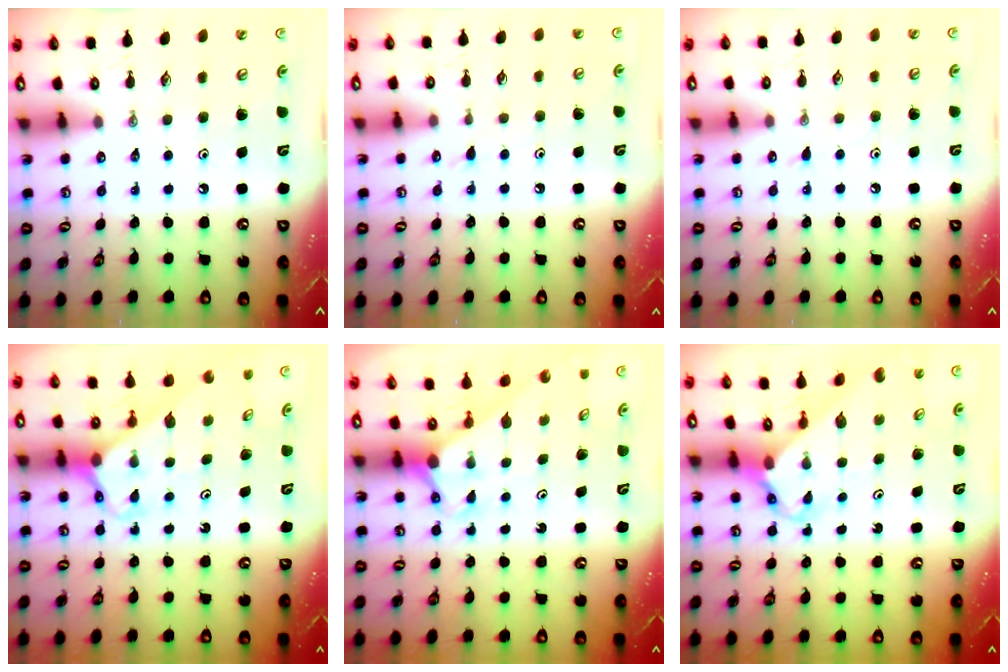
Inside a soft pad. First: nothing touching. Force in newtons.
{"total": 6.4, "press": 6.4, "slide": 0.7}
{"total": 5.5, "press": 5.5, "slide": 0.4}
{"total": 2.7, "press": 2.7, "slide": 0.1}
{"total": 2.9, "press": 2.9, "slide": 0.0}
{"total": 2.5, "press": 2.5, "slide": 0.2}